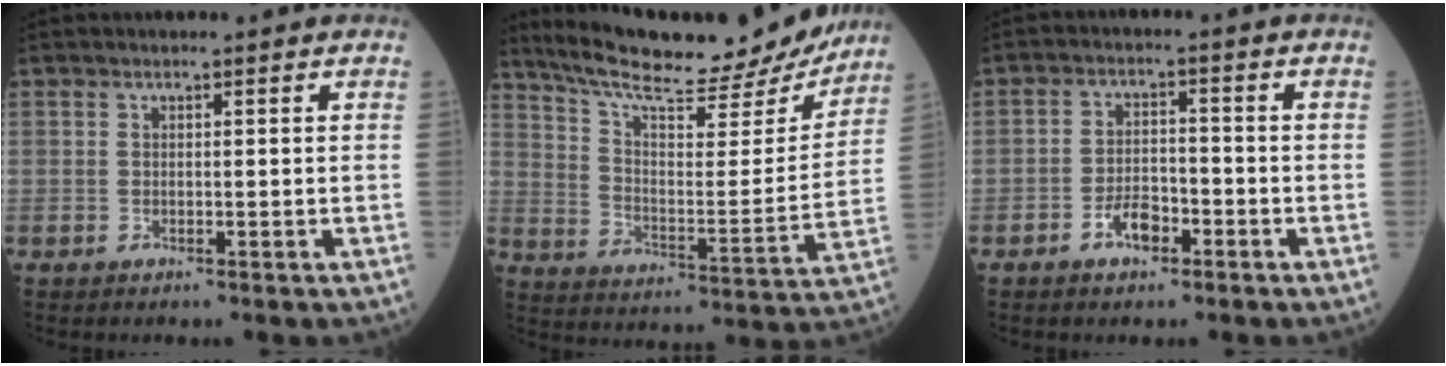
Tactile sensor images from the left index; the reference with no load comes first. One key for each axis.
{"total": 21.3, "fx": 19.4, "fy": 3.4, "fz": 8.1, "tx": -0.136, "ty": -0.026, "tz": 0.279}
{"total": 4.2, "fx": -2.5, "fy": 2.0, "fz": 2.7, "tx": -0.052, "ty": 0.006, "tz": -0.047}